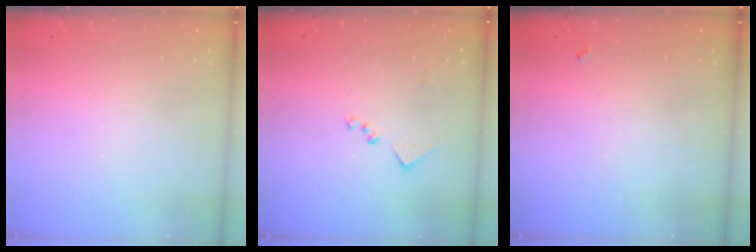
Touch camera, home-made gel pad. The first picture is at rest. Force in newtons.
{"total": 8.9, "press": 8.9, "slide": 0.3}
{"total": 3.6, "press": 3.5, "slide": 0.4}